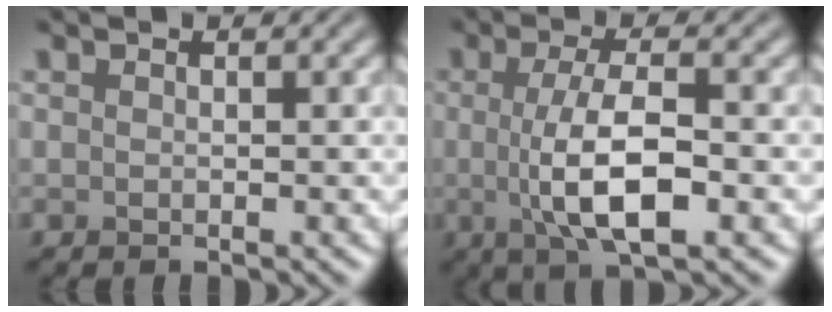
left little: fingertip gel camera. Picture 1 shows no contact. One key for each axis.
{"total": 6.2, "fx": -0.5, "fy": 1.9, "fz": 5.9, "tx": -0.109, "ty": -0.004, "tz": -0.009}